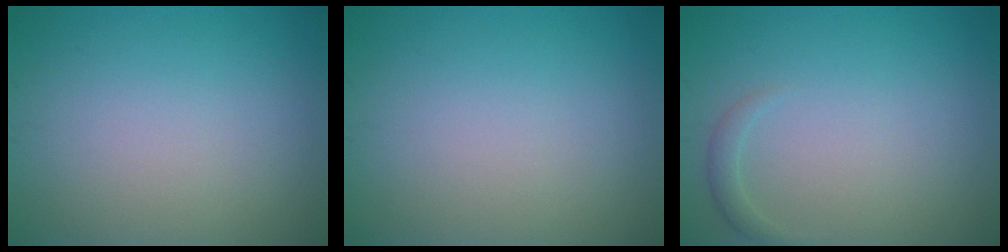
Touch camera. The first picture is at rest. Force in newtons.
{"total": 0.0}
{"total": 1.1, "press": 1.1, "slide": 0.0}